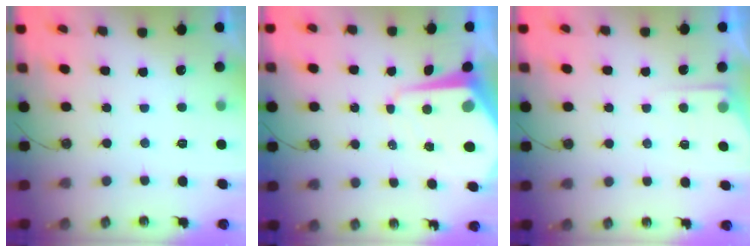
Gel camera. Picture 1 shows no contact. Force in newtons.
{"total": 8.3, "press": 8.3, "slide": 0.7}
{"total": 3.8, "press": 3.7, "slide": 0.6}